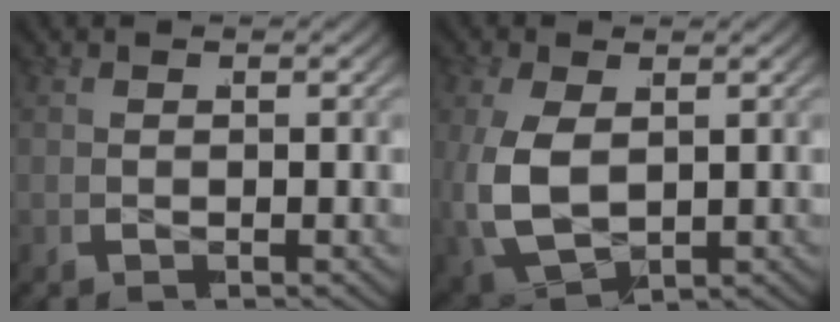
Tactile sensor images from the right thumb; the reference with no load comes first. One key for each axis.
{"total": 7.9, "fx": -0.8, "fy": 6.0, "fz": 5.1, "tx": -0.156, "ty": -0.039, "tz": 0.006}